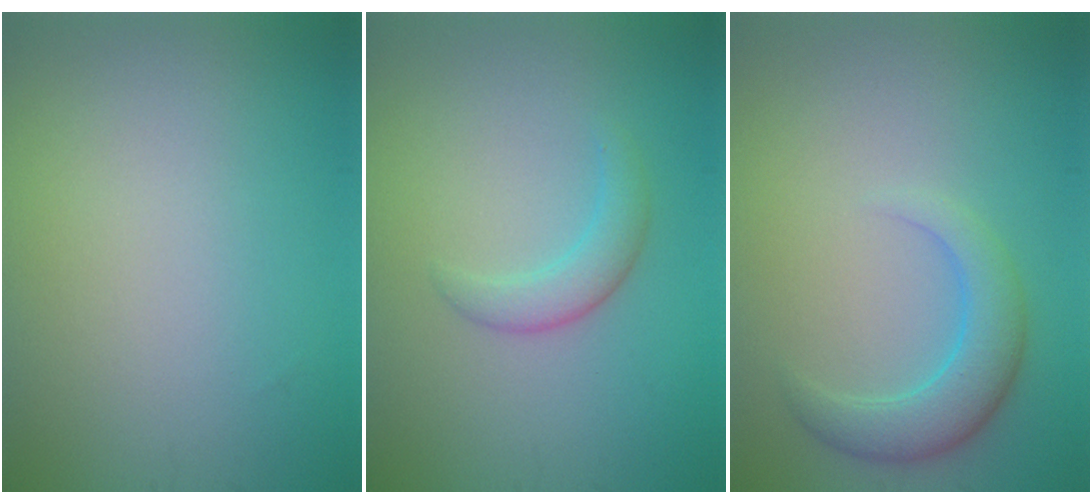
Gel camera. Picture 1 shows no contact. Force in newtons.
{"total": 2.2, "press": 2.2, "slide": 0.2}
{"total": 3.7, "press": 3.7, "slide": 0.1}